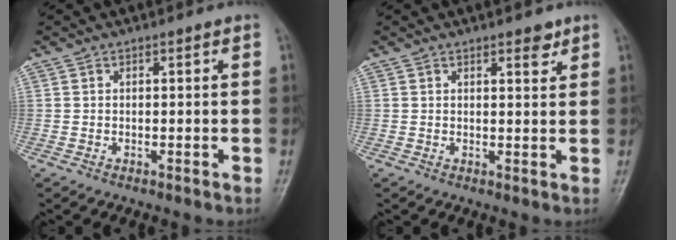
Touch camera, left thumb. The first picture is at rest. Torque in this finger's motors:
{"motor_torque": [-0.24, -0.02, -0.09, 0.15, 0.04]}